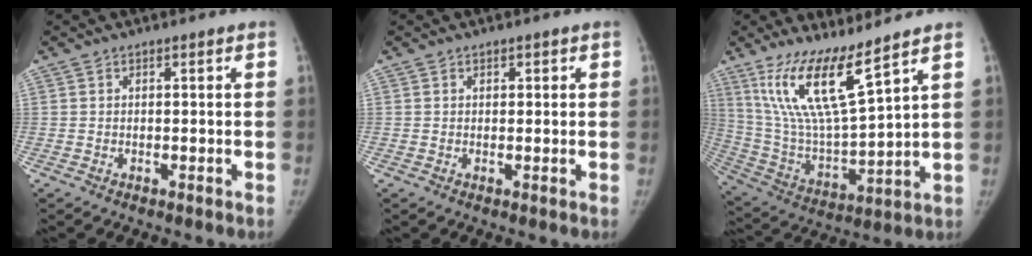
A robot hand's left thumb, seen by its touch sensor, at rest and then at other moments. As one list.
[{"total": 1.0, "force": [0.5, 0.8, 0.4], "torque": [0.008, -0.002, 0.006]}, {"total": 15.8, "force": [10.3, 2.4, 11.7], "torque": [-0.218, -0.065, 0.215]}]